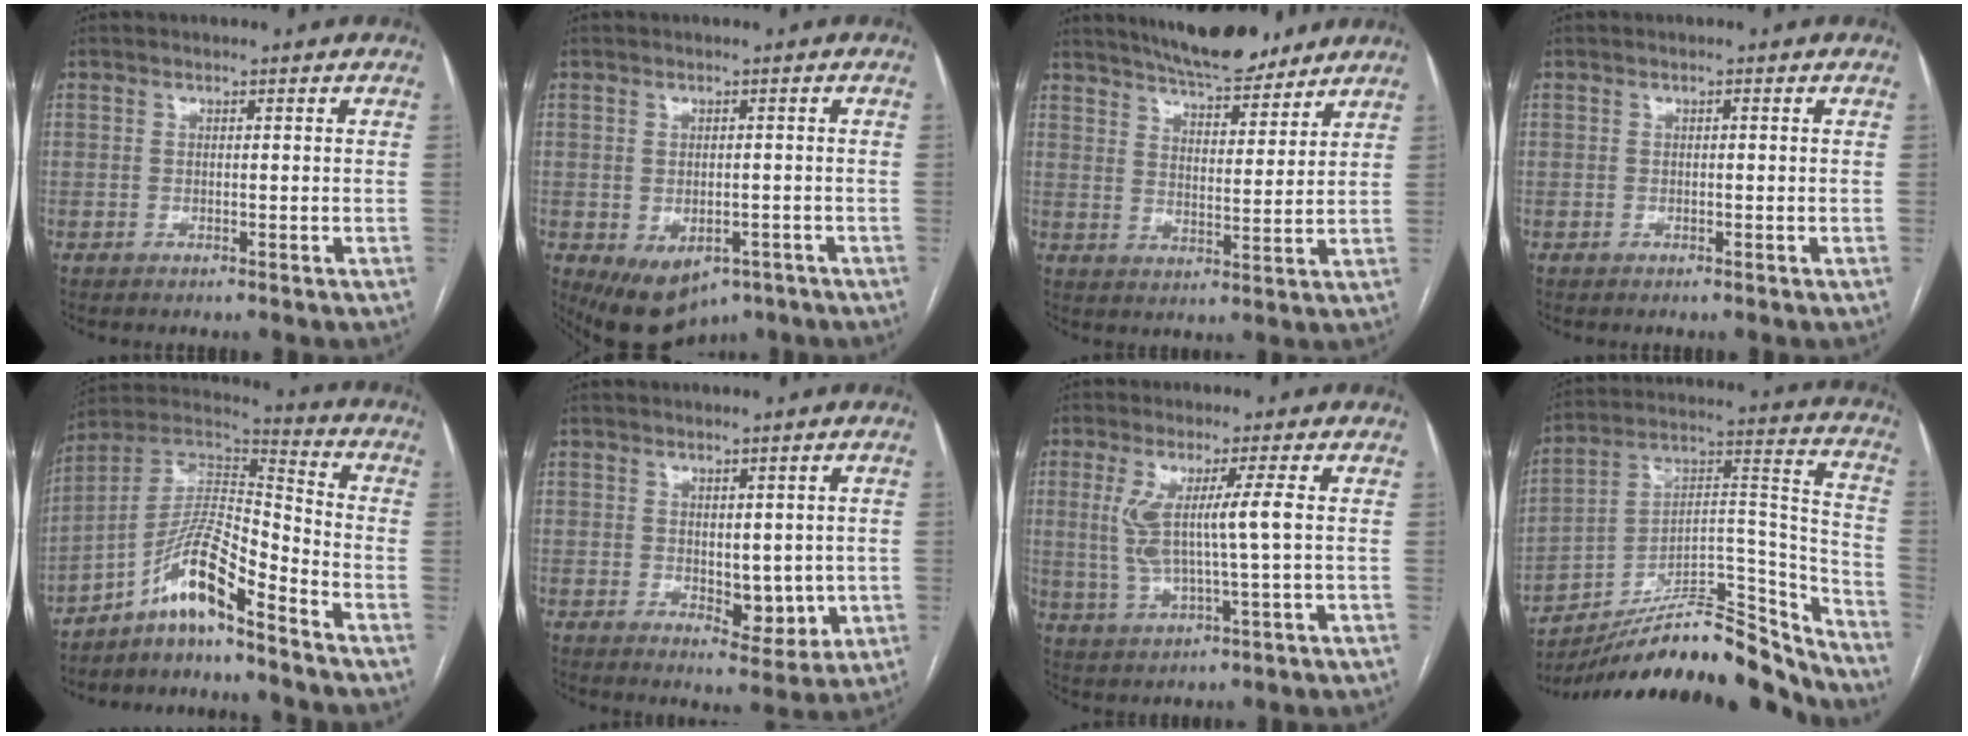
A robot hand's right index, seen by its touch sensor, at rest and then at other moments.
{"total": 8.6, "force": [-4.6, 5.4, 4.8], "torque": [-0.070, -0.005, -0.059]}
{"total": 12.6, "force": [11.1, 2.7, 5.3], "torque": [-0.083, -0.003, 0.168]}
{"total": 0.0}
{"total": 11.1, "force": [-7.7, 1.0, 7.9], "torque": [-0.156, 0.024, -0.142]}
{"total": 6.2, "force": [-0.2, 3.3, 5.2], "torque": [-0.055, -0.007, 0.010]}
{"total": 7.8, "force": [1.1, -0.1, 7.7], "torque": [-0.154, 0.002, 0.027]}
{"total": 22.3, "force": [-20.4, 2.9, 8.4], "torque": [-0.110, 0.045, -0.325]}